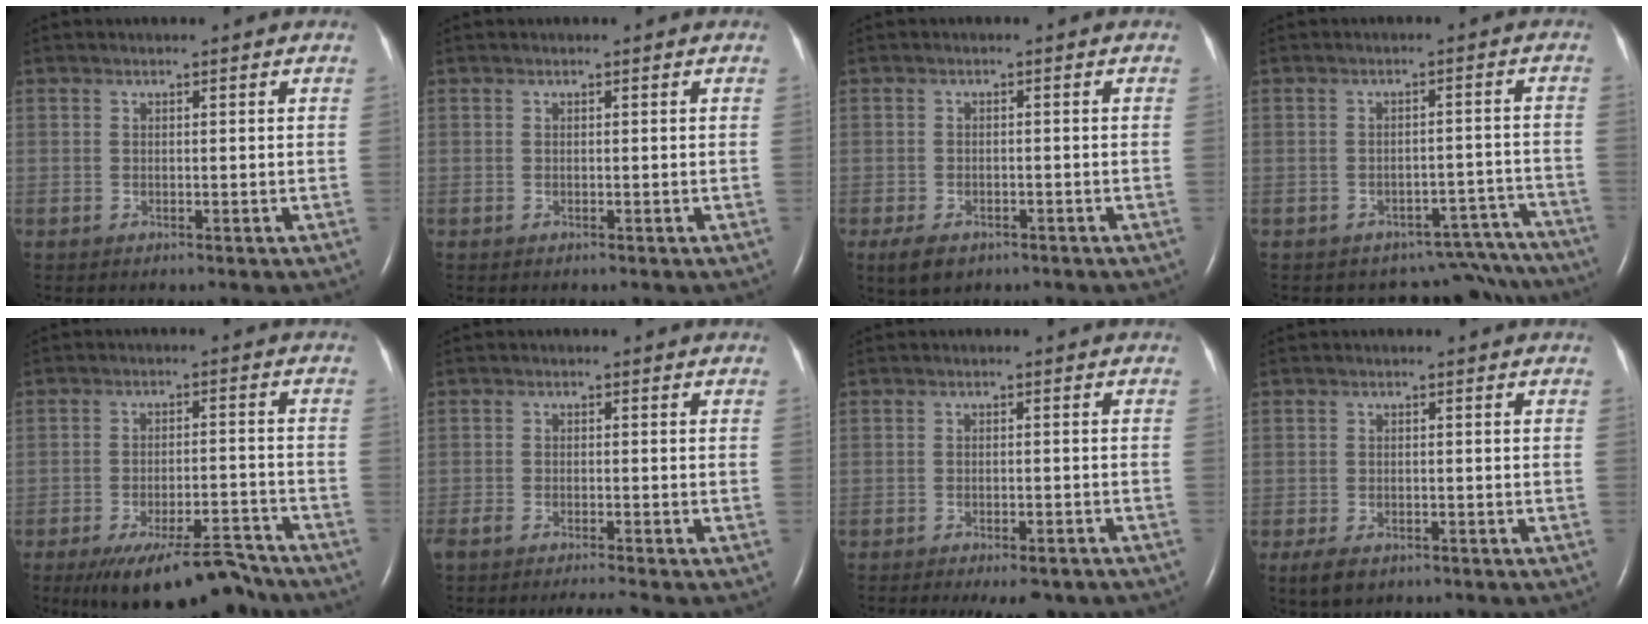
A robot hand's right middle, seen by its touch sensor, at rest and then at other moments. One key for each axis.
{"total": 0.0}
{"total": 4.0, "fx": -2.5, "fy": 2.1, "fz": 2.2, "tx": -0.047, "ty": -0.006, "tz": -0.036}
{"total": 11.3, "fx": -10.6, "fy": 3.8, "fz": -0.3, "tx": 0.029, "ty": 0.046, "tz": -0.114}
{"total": 12.7, "fx": -10.9, "fy": 2.8, "fz": 5.8, "tx": -0.085, "ty": 0.002, "tz": -0.166}
{"total": 5.3, "fx": -4.8, "fy": -0.2, "fz": 2.3, "tx": -0.041, "ty": -0.013, "tz": -0.081}
{"total": 9.2, "fx": -7.6, "fy": 2.6, "fz": 4.5, "tx": -0.056, "ty": -0.005, "tz": -0.096}
{"total": 3.3, "fx": -2.1, "fy": 1.7, "fz": 1.9, "tx": -0.040, "ty": -0.005, "tz": -0.030}